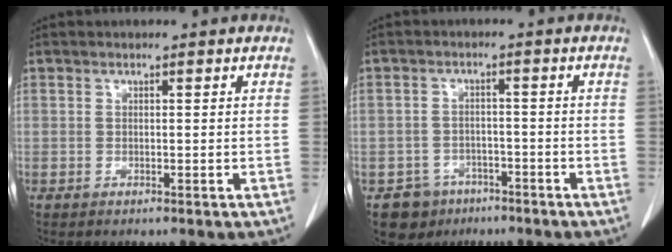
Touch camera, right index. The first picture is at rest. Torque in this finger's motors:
{"motor_torque": [-0.21, -0.13, -0.38, -0.09]}